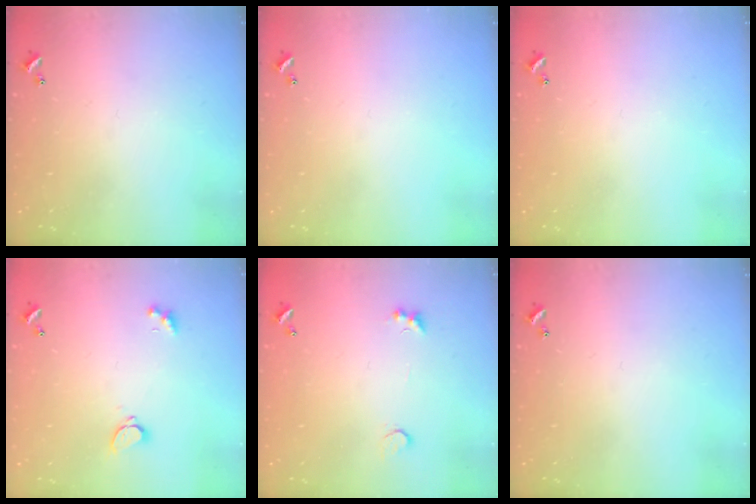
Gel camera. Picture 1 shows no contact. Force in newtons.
{"total": 0.0}
{"total": 0.0}
{"total": 1.6, "press": 1.6, "slide": 0.5}
{"total": 1.4, "press": 1.1, "slide": 0.9}
{"total": 0.0}